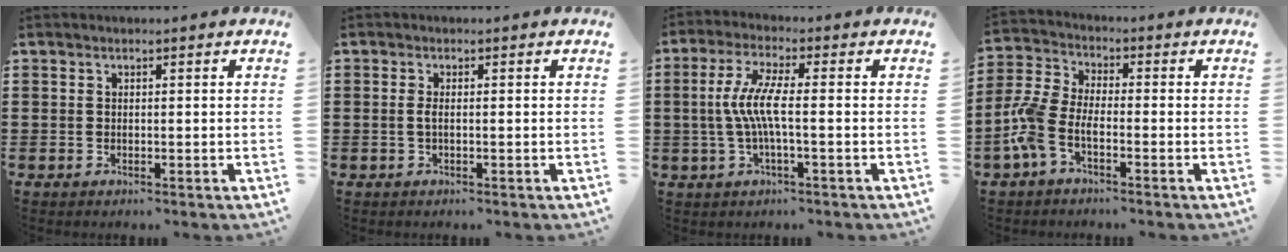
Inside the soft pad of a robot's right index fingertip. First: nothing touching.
{"total": 1.3, "force": [-0.3, 0.3, 1.2], "torque": [-0.032, -0.004, -0.008]}
{"total": 6.4, "force": [-0.8, 0.7, 6.3], "torque": [-0.143, -0.013, -0.026]}
{"total": 5.7, "force": [-3.4, 2.2, 4.1], "torque": [-0.122, -0.013, -0.075]}